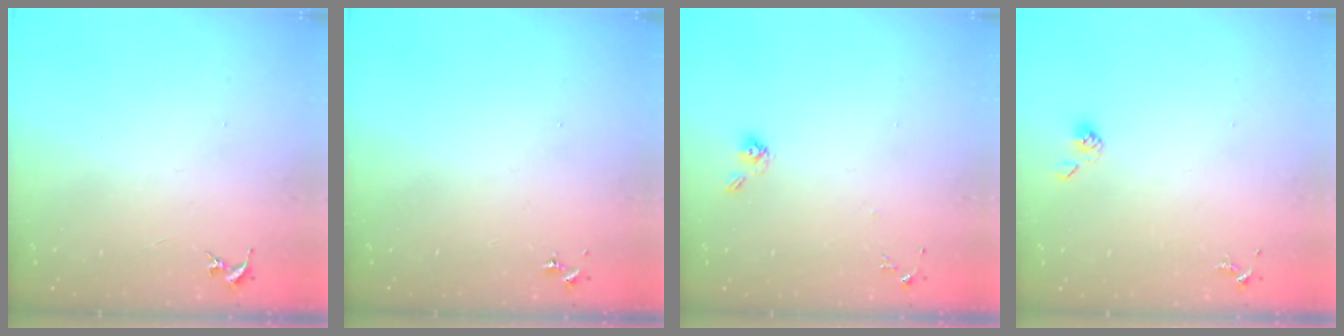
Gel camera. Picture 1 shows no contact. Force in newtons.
{"total": 0.0}
{"total": 6.5, "press": 6.4, "slide": 1.5}
{"total": 4.2, "press": 4.0, "slide": 1.1}